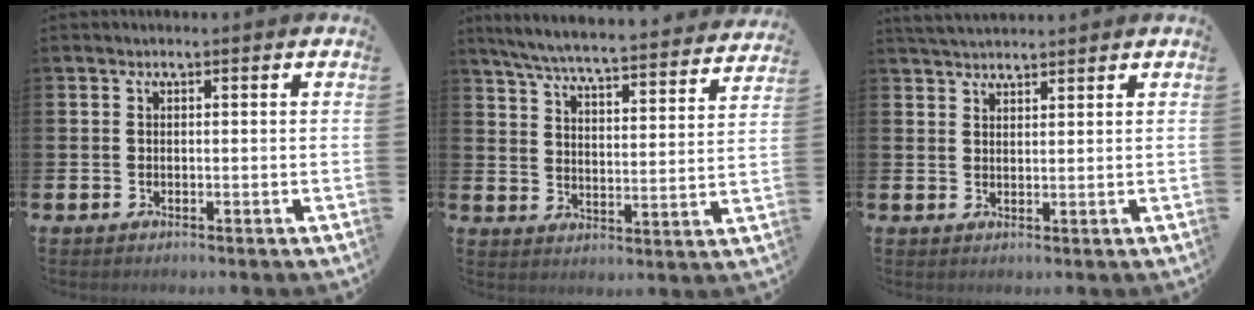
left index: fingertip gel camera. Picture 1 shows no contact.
{"total": 6.4, "force": [6.0, 0.2, 2.3], "torque": [-0.074, -0.047, 0.100]}
{"total": 3.0, "force": [2.9, 0.4, 0.3], "torque": [-0.013, -0.009, 0.055]}